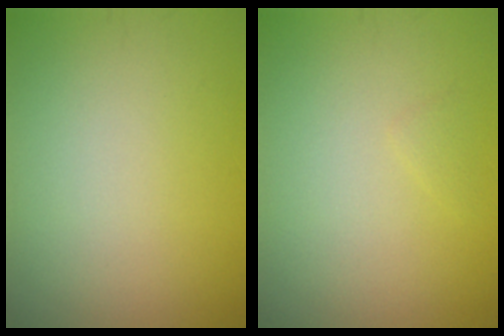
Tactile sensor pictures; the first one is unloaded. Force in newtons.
{"total": 0.5, "press": 0.5, "slide": 0.0}